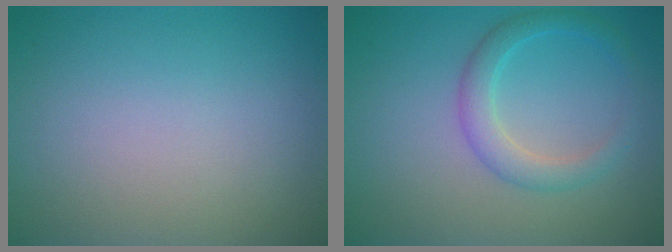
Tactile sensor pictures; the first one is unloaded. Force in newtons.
{"total": 2.8, "press": 2.8, "slide": 0.2}